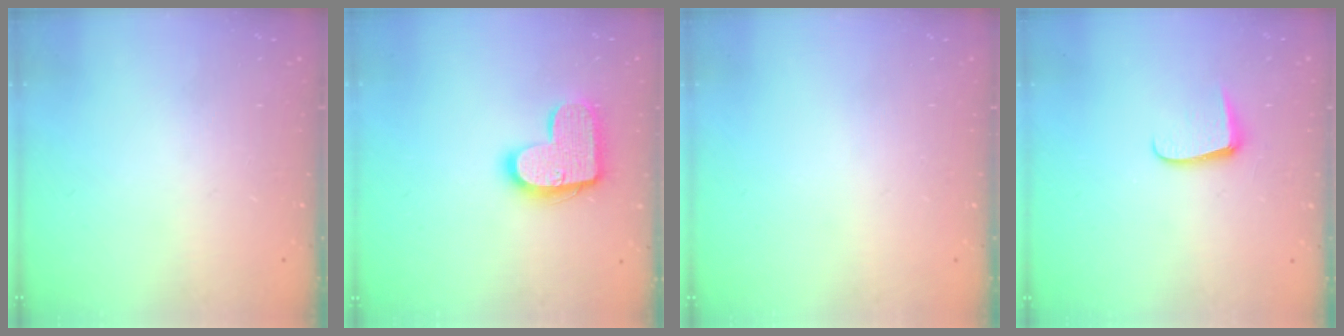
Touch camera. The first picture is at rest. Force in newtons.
{"total": 14.4, "press": 14.4, "slide": 0.7}
{"total": 0.0}
{"total": 6.0, "press": 6.0, "slide": 0.8}